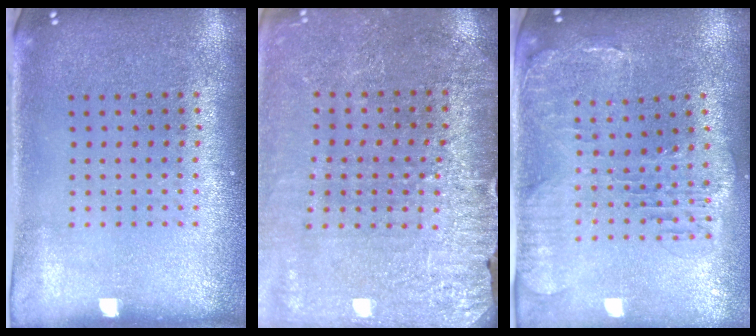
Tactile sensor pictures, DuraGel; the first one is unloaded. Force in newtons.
{"total": 3.0, "press": 3.0, "slide": 0.1}
{"total": 1.4, "press": 1.4, "slide": 0.4}